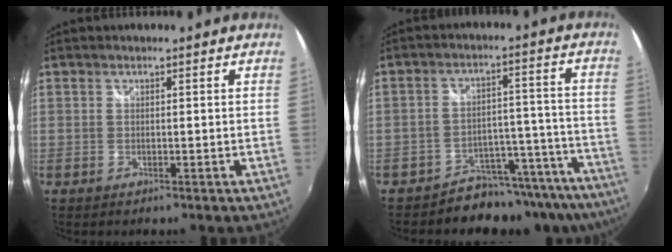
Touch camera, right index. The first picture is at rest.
{"total": 17.6, "force": [-15.7, 6.6, 4.6], "torque": [-0.047, 0.034, -0.217]}